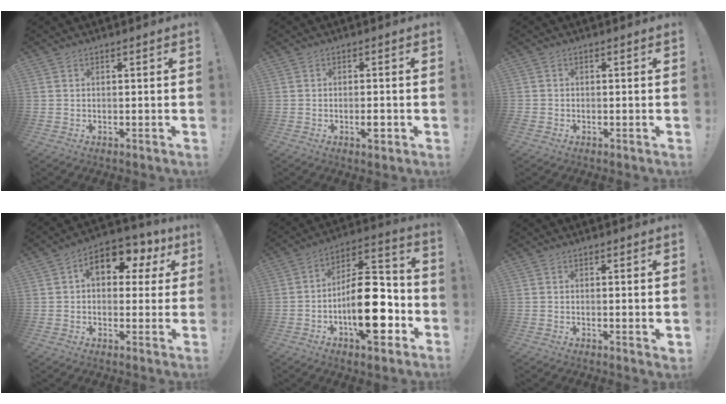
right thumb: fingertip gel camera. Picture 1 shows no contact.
{"total": 2.8, "force": [-1.3, 0.9, 2.3], "torque": [-0.033, 0.005, -0.021]}
{"total": 1.0, "force": [-0.7, 0.7, 0.2], "torque": [-0.007, 0.005, -0.012]}
{"total": 12.4, "force": [4.1, 7.9, 8.6], "torque": [-0.117, -0.006, 0.072]}
{"total": 21.8, "force": [-5.9, 9.6, 18.7], "torque": [-0.300, 0.042, -0.083]}
{"total": 1.3, "force": [0.7, 0.5, 1.1], "torque": [-0.008, -0.004, 0.010]}